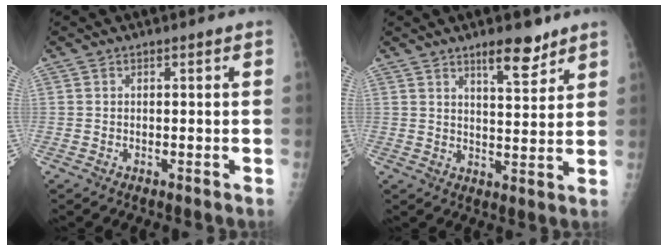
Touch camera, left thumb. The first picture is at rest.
{"total": 7.0, "force": [5.1, 2.1, 4.4], "torque": [-0.049, -0.036, 0.078]}